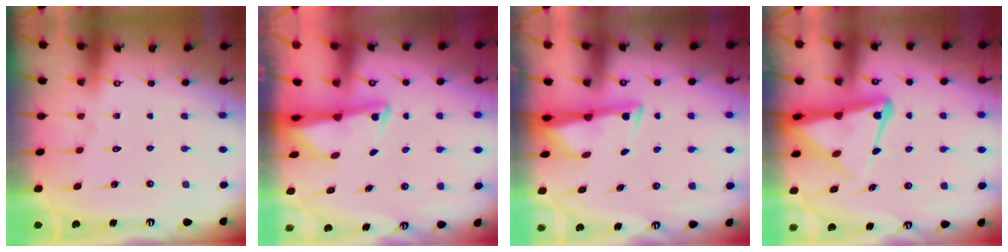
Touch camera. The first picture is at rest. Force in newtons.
{"total": 2.7, "press": 2.6, "slide": 0.6}
{"total": 2.9, "press": 2.9, "slide": 0.5}
{"total": 9.6, "press": 9.5, "slide": 1.1}